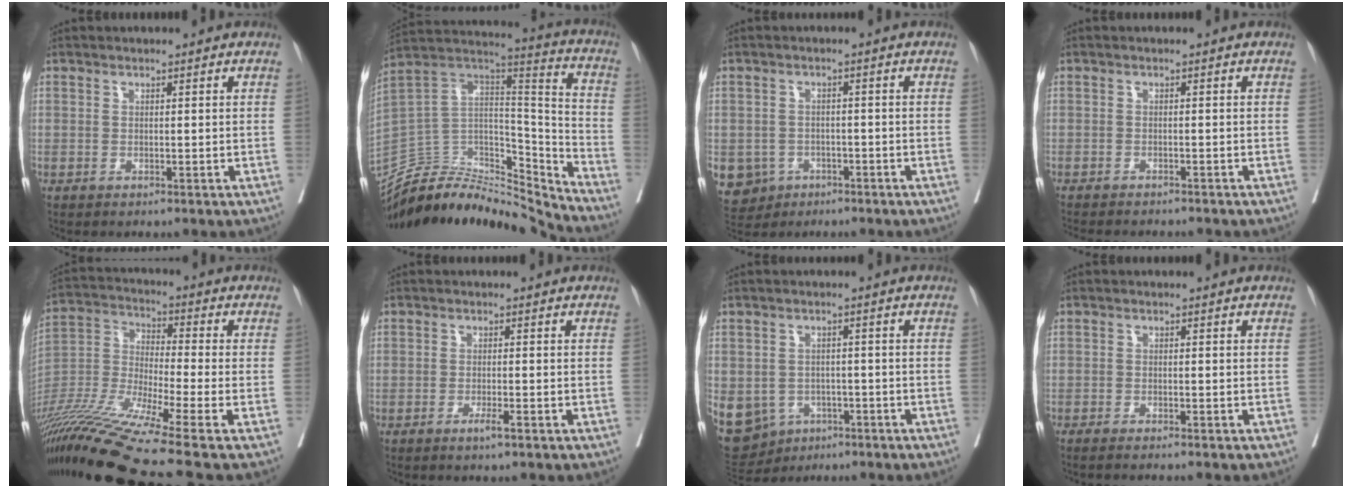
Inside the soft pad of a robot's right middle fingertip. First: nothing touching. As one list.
[{"total": 24.3, "force": [-23.8, 3.0, 3.7], "torque": [-0.079, 0.038, -0.391]}, {"total": 6.4, "force": [-3.1, 5.5, 1.1], "torque": [-0.027, 0.004, -0.044]}, {"total": 8.6, "force": [-8.0, 1.3, 3.1], "torque": [-0.040, -0.012, -0.104]}, {"total": 20.0, "force": [-14.9, -2.0, 13.1], "torque": [-0.300, -0.037, -0.280]}, {"total": 1.7, "force": [-1.0, 0.0, 1.3], "torque": [-0.027, -0.003, -0.019]}, {"total": 19.3, "force": [-8.0, 16.0, 7.1], "torque": [-0.244, 0.002, -0.101]}, {"total": 4.1, "force": [-3.6, -0.1, 2.0], "torque": [-0.025, -0.005, -0.047]}]